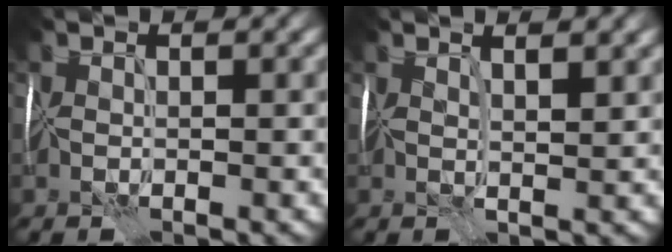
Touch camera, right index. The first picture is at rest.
{"total": 2.8, "force": [1.8, 0.6, 2.1], "torque": [-0.026, 0.009, 0.019]}